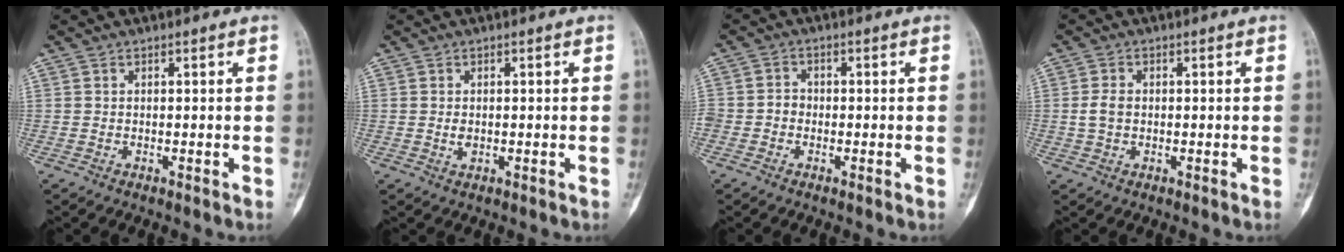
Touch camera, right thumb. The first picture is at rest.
{"total": 1.2, "force": [0.0, 0.8, 1.0], "torque": [-0.014, -0.001, 0.001]}
{"total": 2.7, "force": [-0.9, 2.3, 1.1], "torque": [-0.008, 0.011, -0.022]}
{"total": 2.8, "force": [-0.1, 2.0, 2.0], "torque": [-0.043, 0.007, -0.002]}